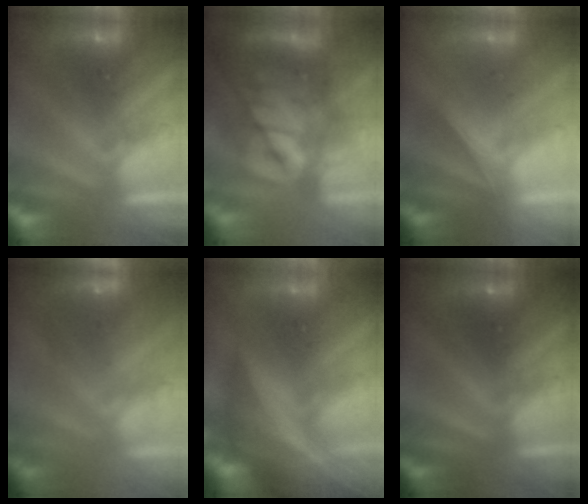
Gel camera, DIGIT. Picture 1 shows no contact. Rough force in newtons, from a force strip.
{"total": 9.1}
{"total": 1.9}
{"total": 11.6}
{"total": 9.1}
{"total": 2.8}